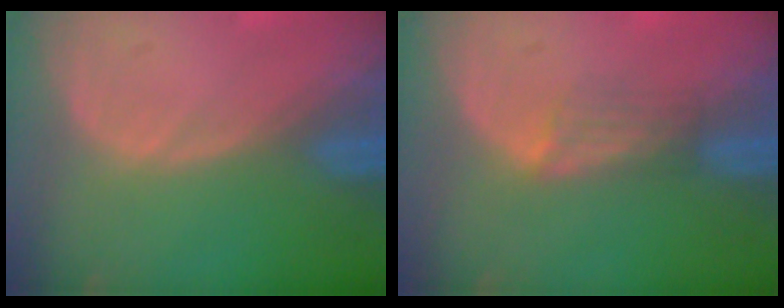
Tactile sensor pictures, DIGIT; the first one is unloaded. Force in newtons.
{"total": 2.8, "press": 2.5, "slide": 1.4}